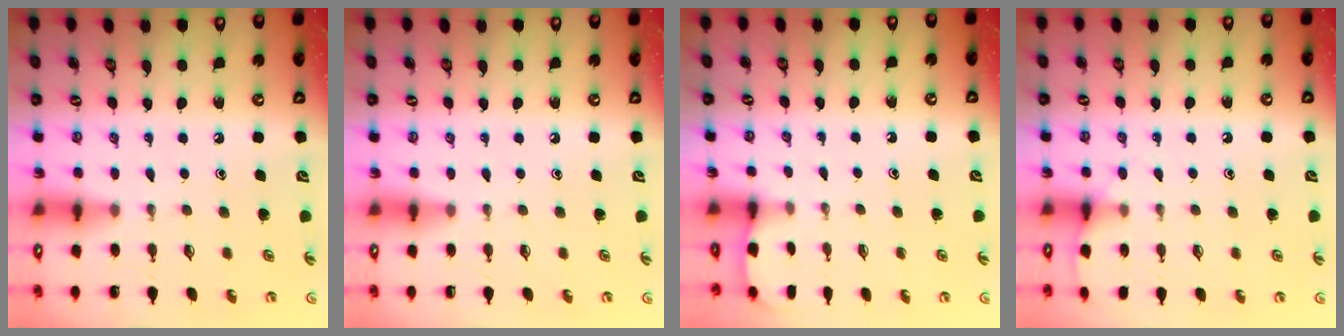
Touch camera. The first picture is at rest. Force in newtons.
{"total": 0.0}
{"total": 1.3, "press": 1.3, "slide": 0.1}
{"total": 5.6, "press": 5.5, "slide": 0.6}